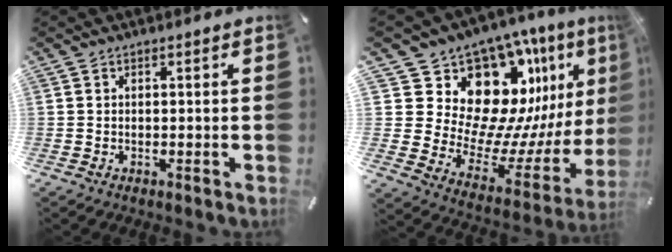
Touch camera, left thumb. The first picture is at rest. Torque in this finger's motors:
{"motor_torque": [3.01, 2.00, 0.53, 0.01, 0.06]}